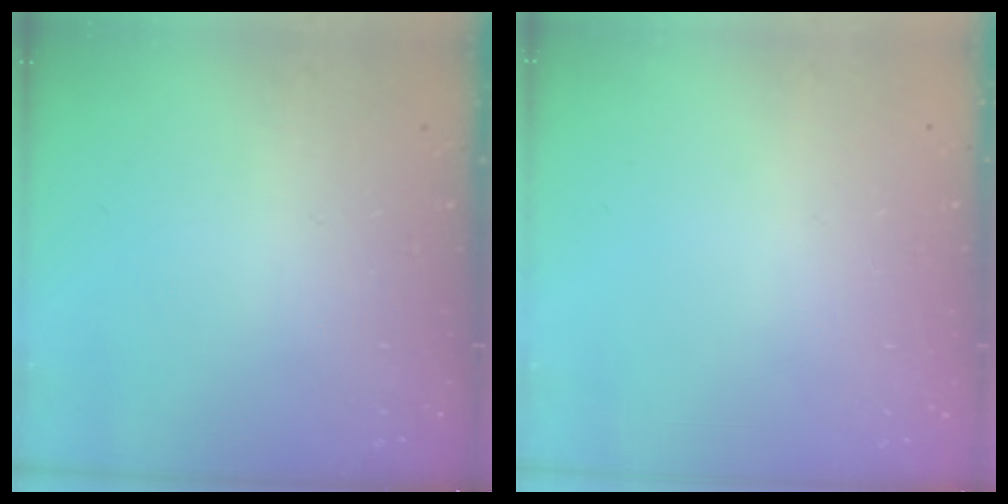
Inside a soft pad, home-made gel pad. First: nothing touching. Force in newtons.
{"total": 0.0}